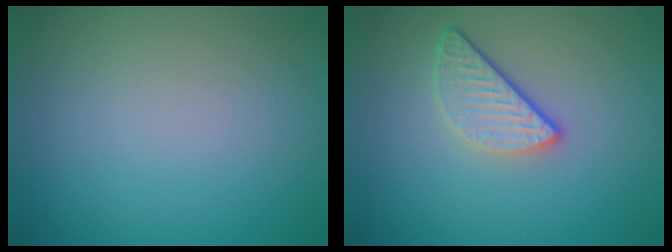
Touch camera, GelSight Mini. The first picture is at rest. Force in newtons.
{"total": 2.9, "press": 2.3, "slide": 1.7}